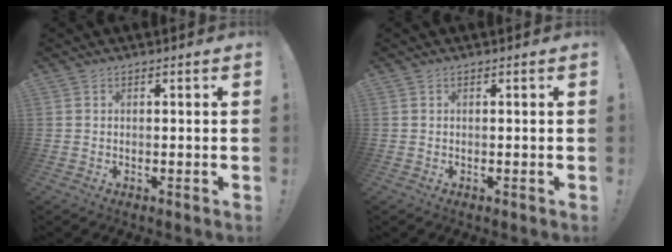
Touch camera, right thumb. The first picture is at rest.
{"total": 0.0}